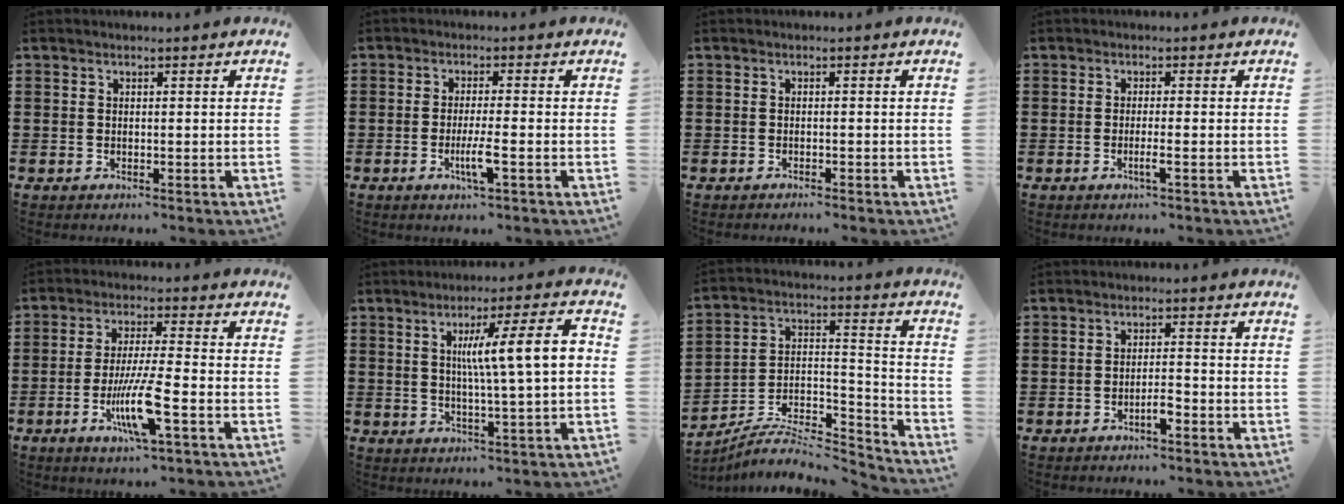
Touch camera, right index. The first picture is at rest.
{"total": 4.1, "force": [-1.5, 0.2, 3.8], "torque": [-0.071, -0.009, -0.028]}
{"total": 0.7, "force": [-0.7, -0.1, 0.1], "torque": [-0.004, -0.004, -0.015]}
{"total": 2.1, "force": [-0.9, -0.1, 1.9], "torque": [-0.031, -0.004, -0.017]}
{"total": 9.3, "force": [-3.7, 1.1, 8.5], "torque": [-0.170, -0.015, -0.070]}
{"total": 10.3, "force": [1.3, 0.5, 10.2], "torque": [-0.179, -0.002, 0.014]}
{"total": 6.9, "force": [-6.3, 1.6, 2.2], "torque": [-0.041, 0.001, -0.127]}
{"total": 2.6, "force": [-1.5, 0.4, 2.0], "torque": [-0.036, 0.003, -0.028]}